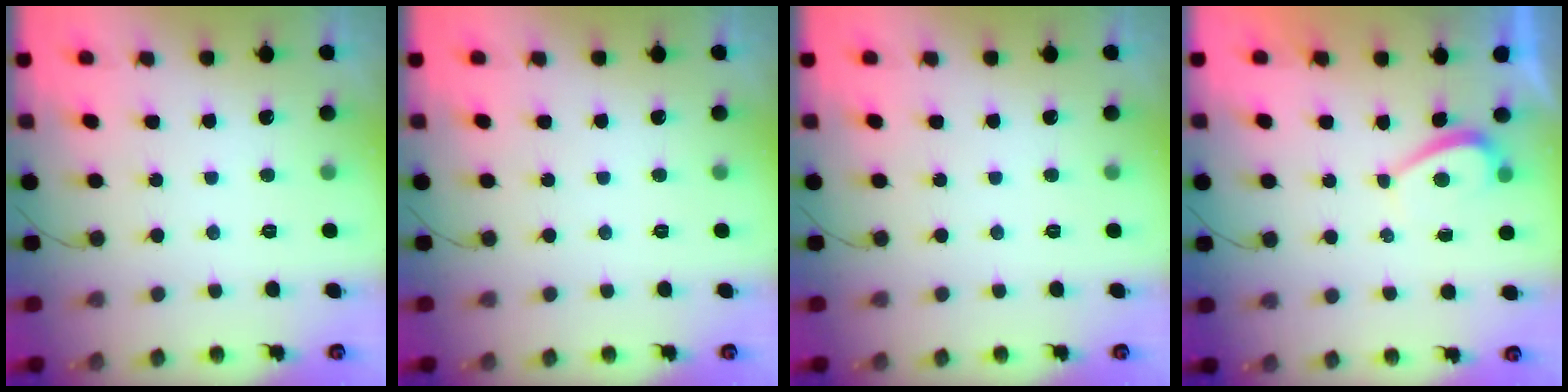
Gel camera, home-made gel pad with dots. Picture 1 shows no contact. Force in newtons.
{"total": 0.0}
{"total": 0.0}
{"total": 1.3, "press": 1.1, "slide": 0.5}